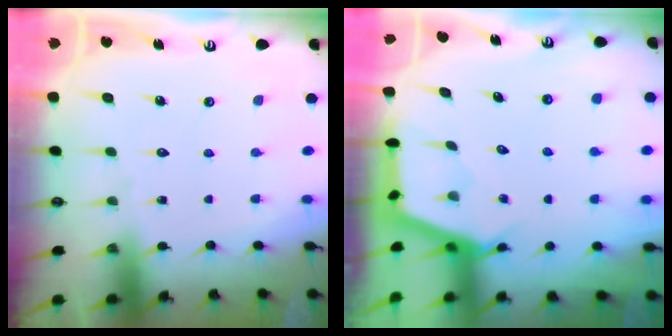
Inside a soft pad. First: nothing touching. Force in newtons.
{"total": 3.0, "press": 3.0, "slide": 0.4}